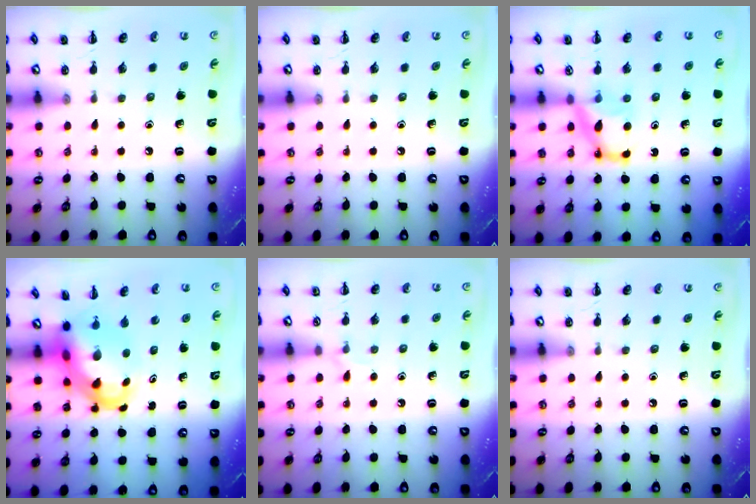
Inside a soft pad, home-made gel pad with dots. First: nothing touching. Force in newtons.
{"total": 0.0}
{"total": 6.3, "press": 6.3, "slide": 0.5}
{"total": 6.2, "press": 6.0, "slide": 1.6}
{"total": 4.9, "press": 4.6, "slide": 1.6}
{"total": 0.0}